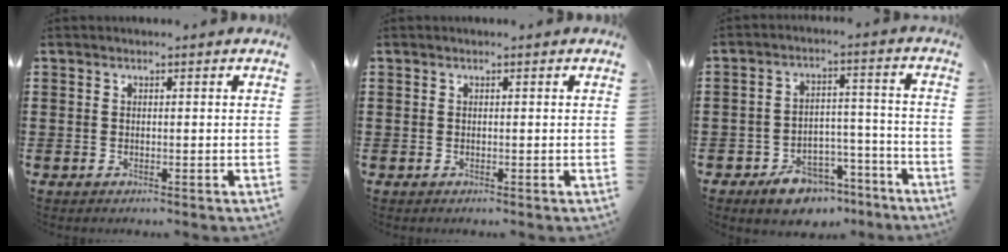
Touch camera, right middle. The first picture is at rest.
{"total": 0.0}
{"total": 6.8, "force": [-5.7, 3.1, 2.1], "torque": [-0.027, 0.031, -0.104]}